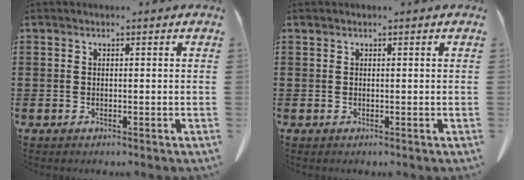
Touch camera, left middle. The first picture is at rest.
{"total": 0.0}